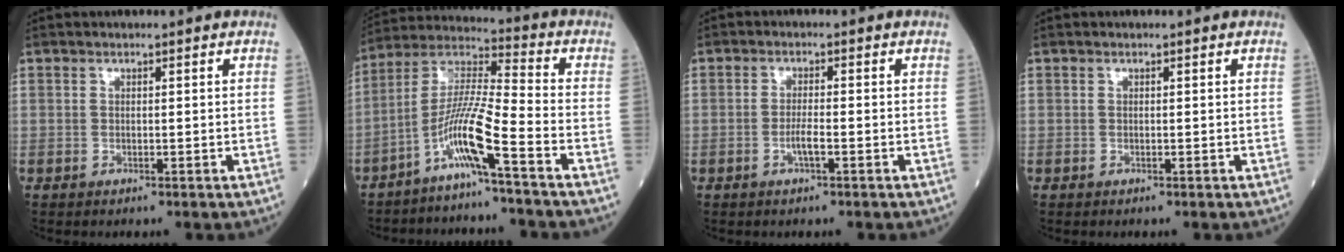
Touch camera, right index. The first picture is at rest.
{"total": 9.7, "force": [-5.2, -1.1, 8.1], "torque": [-0.166, 0.000, -0.112]}
{"total": 2.4, "force": [-1.0, 0.1, 2.2], "torque": [-0.041, 0.000, -0.022]}
{"total": 0.0}